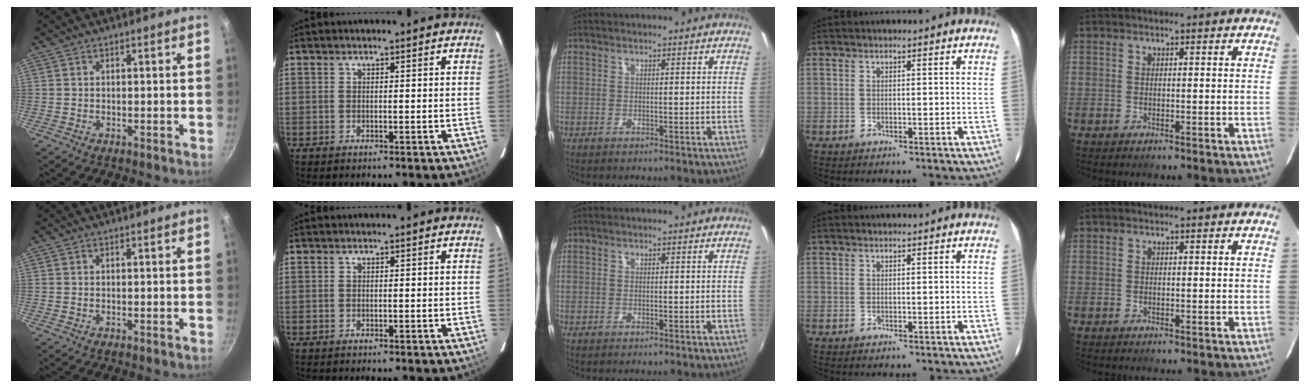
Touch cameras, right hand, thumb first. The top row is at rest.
{}